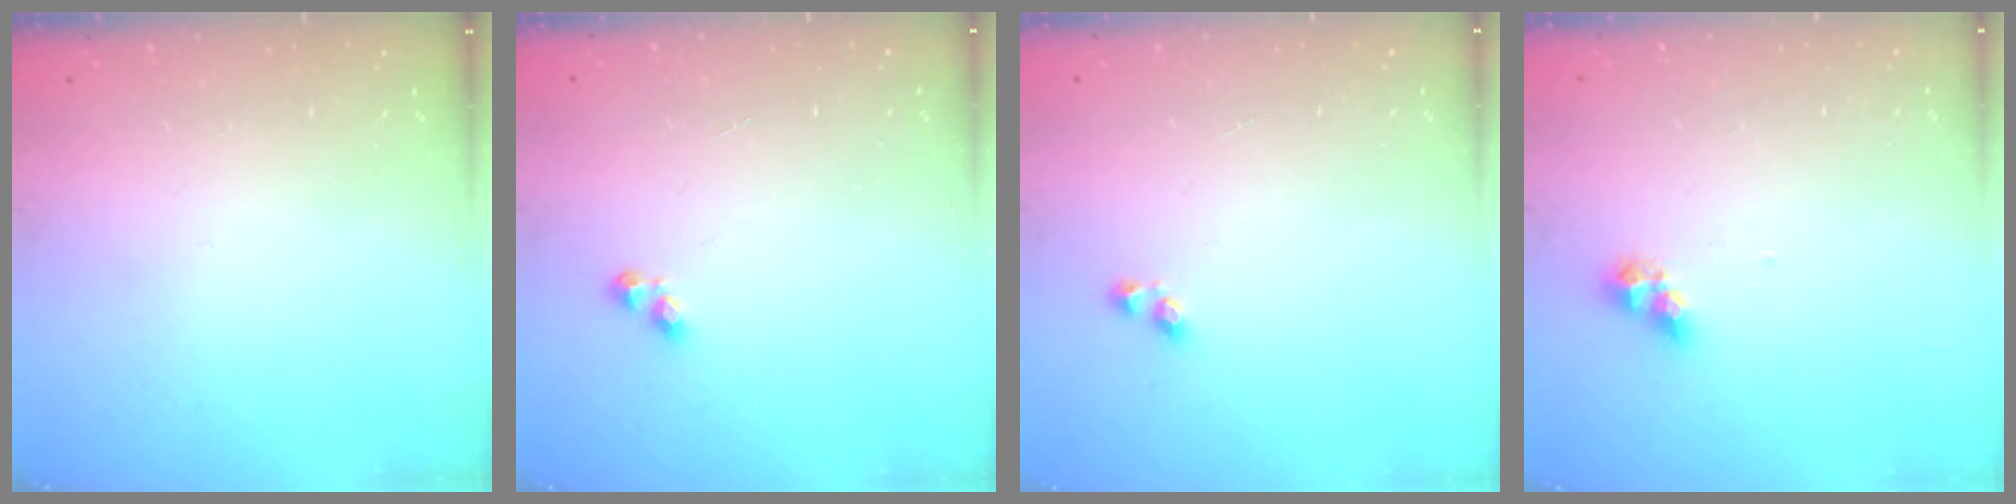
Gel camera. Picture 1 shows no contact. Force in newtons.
{"total": 2.4, "press": 2.4, "slide": 0.3}
{"total": 2.2, "press": 1.9, "slide": 1.1}
{"total": 6.4, "press": 6.3, "slide": 0.5}